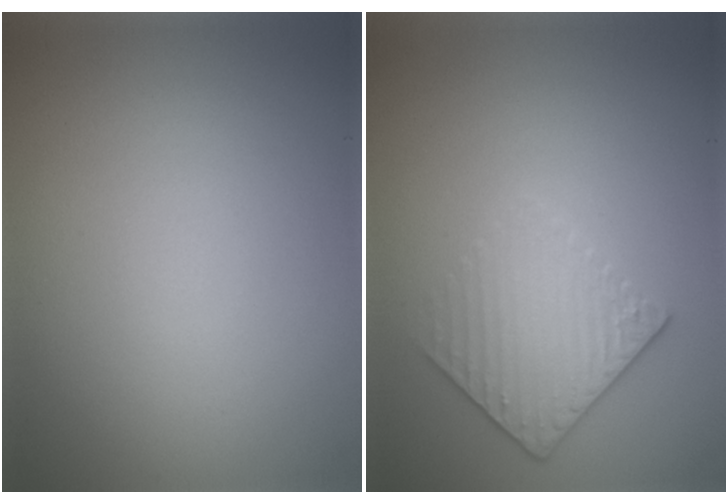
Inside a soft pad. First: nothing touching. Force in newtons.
{"total": 3.6, "press": 2.6, "slide": 2.6}